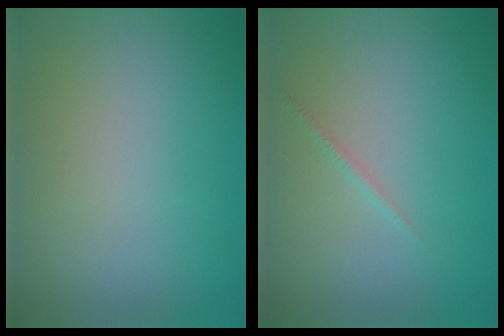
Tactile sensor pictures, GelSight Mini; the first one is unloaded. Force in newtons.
{"total": 0.6, "press": 0.6, "slide": 0.0}